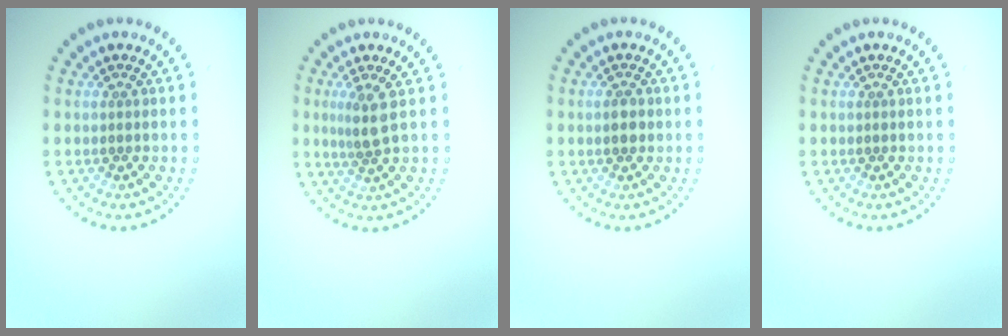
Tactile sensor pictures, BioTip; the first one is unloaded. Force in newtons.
{"total": 2.3, "press": 1.8, "slide": 1.4}
{"total": 1.8, "press": 1.8, "slide": 0.0}
{"total": 0.0}